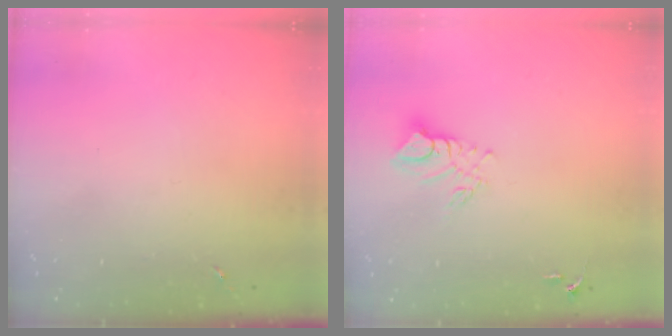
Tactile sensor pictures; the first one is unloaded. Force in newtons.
{"total": 8.6, "press": 8.6, "slide": 0.8}